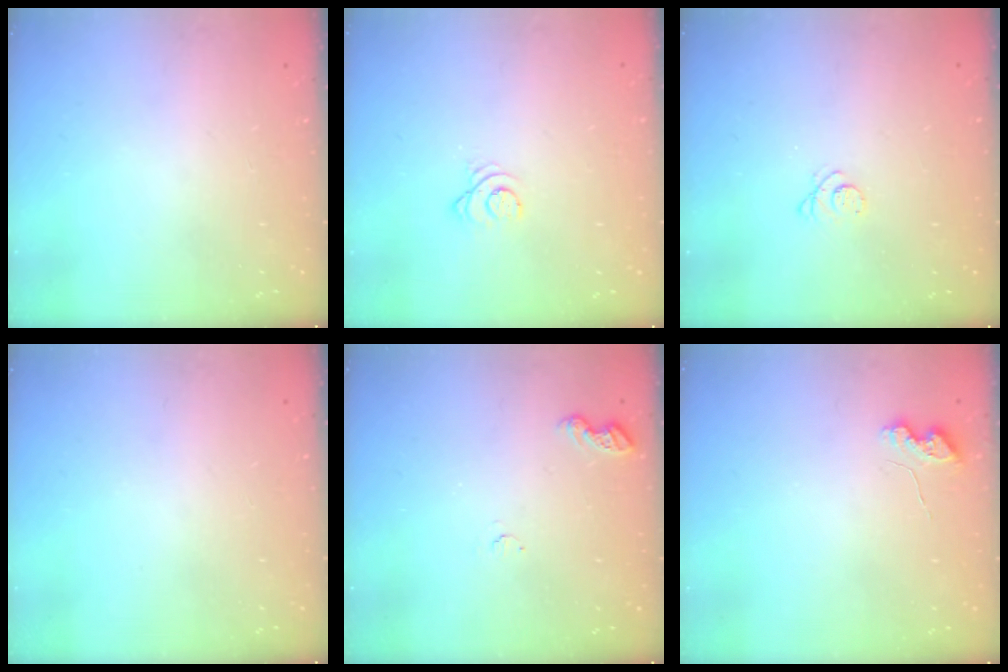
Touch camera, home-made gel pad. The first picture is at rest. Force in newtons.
{"total": 2.8, "press": 2.8, "slide": 0.3}
{"total": 2.6, "press": 2.6, "slide": 0.3}
{"total": 0.0}
{"total": 4.1, "press": 4.1, "slide": 0.6}
{"total": 5.1, "press": 5.1, "slide": 0.7}